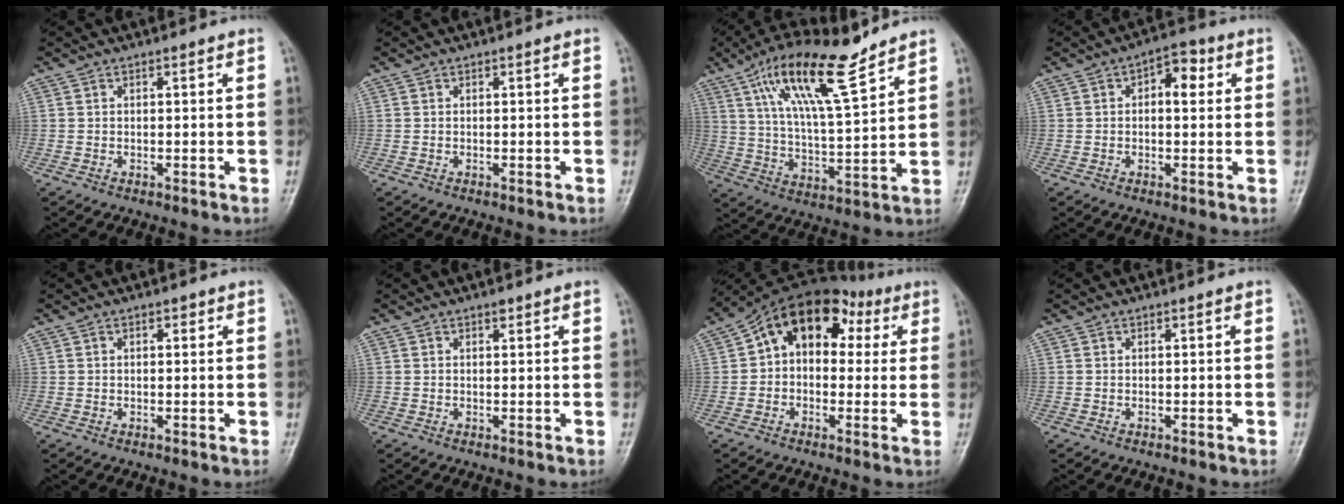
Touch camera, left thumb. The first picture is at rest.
{"total": 0.0}
{"total": 16.2, "force": [10.4, 3.6, 11.8], "torque": [-0.203, -0.043, 0.195]}
{"total": 5.9, "force": [1.5, 3.3, 4.7], "torque": [-0.047, 0.009, 0.012]}
{"total": 0.9, "force": [0.4, 0.6, 0.6], "torque": [-0.002, 0.001, 0.003]}
{"total": 0.7, "force": [0.5, 0.3, 0.3], "torque": [-0.001, -0.002, 0.006]}
{"total": 12.8, "force": [3.1, 8.9, 8.7], "torque": [-0.092, 0.039, 0.036]}
{"total": 0.0}